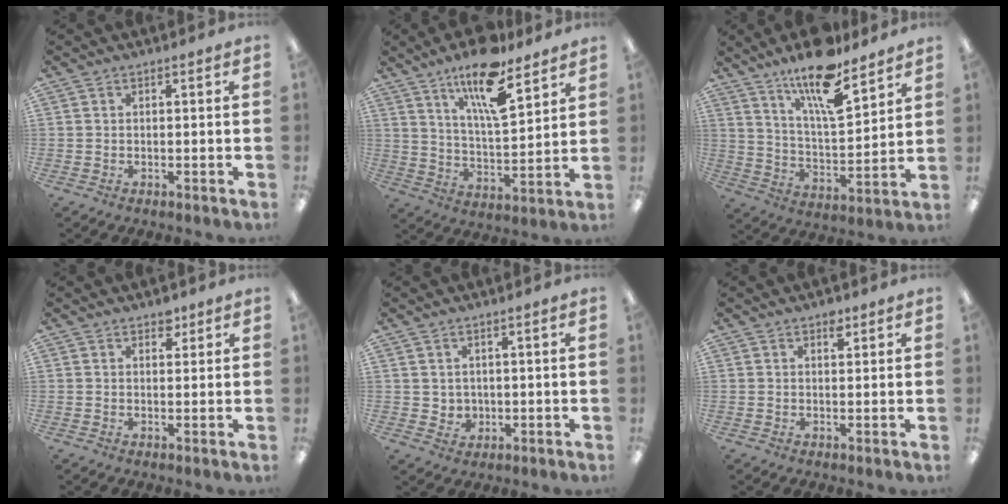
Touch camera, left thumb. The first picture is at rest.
{"total": 16.1, "force": [11.0, 4.9, 10.7], "torque": [-0.182, -0.055, 0.182]}
{"total": 16.2, "force": [12.1, 4.4, 9.8], "torque": [-0.172, -0.068, 0.203]}
{"total": 2.6, "force": [1.9, 1.5, 1.1], "torque": [0.001, -0.007, 0.029]}
{"total": 2.8, "force": [1.7, 2.3, 0.0], "torque": [0.000, -0.006, 0.030]}
{"total": 2.4, "force": [1.6, 1.2, 1.3], "torque": [-0.003, -0.008, 0.023]}